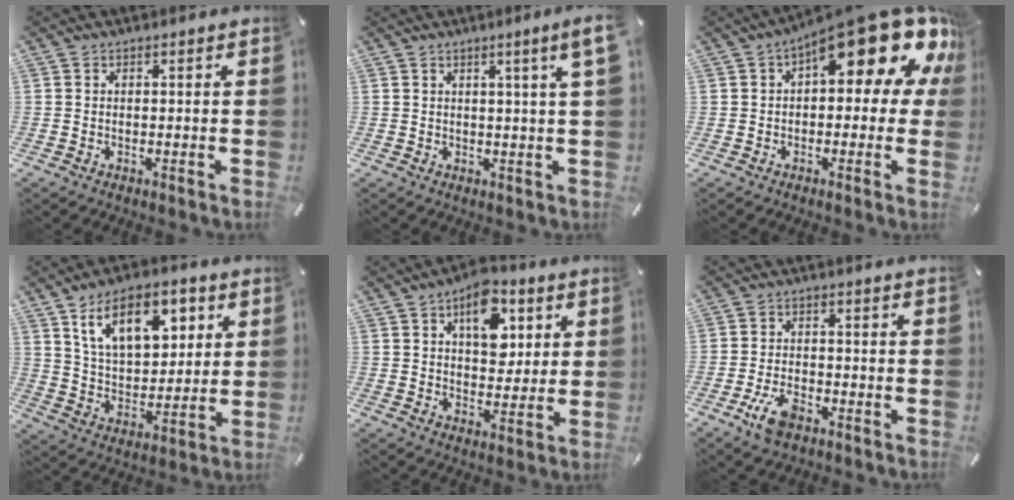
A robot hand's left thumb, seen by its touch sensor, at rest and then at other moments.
{"total": 5.1, "force": [2.2, -0.4, 4.6], "torque": [-0.080, -0.004, 0.034]}
{"total": 19.2, "force": [10.1, 7.2, 14.7], "torque": [-0.200, -0.076, 0.165]}
{"total": 15.4, "force": [8.0, 8.8, 9.9], "torque": [-0.167, -0.013, 0.141]}
{"total": 11.5, "force": [4.7, 7.4, 7.5], "torque": [-0.086, -0.013, 0.077]}
{"total": 6.6, "force": [-3.6, 3.4, 4.4], "torque": [-0.100, 0.011, -0.068]}